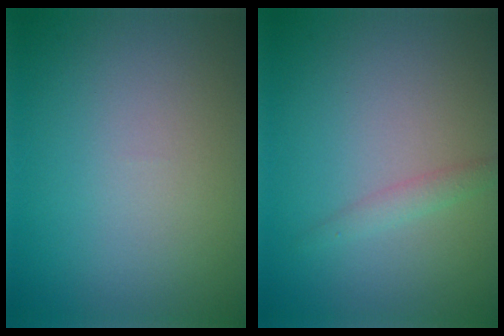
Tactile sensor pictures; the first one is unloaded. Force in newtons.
{"total": 1.2, "press": 1.2, "slide": 0.1}